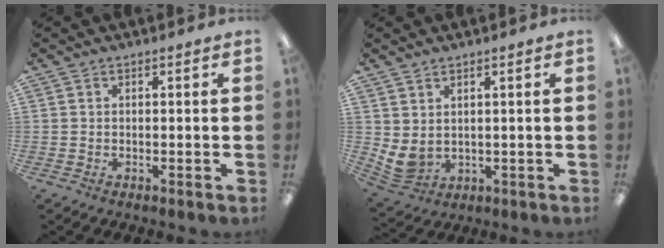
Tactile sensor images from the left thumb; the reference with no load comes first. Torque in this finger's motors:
{"motor_torque": [0.68, 0.77, 0.44, -0.34, 0.02]}